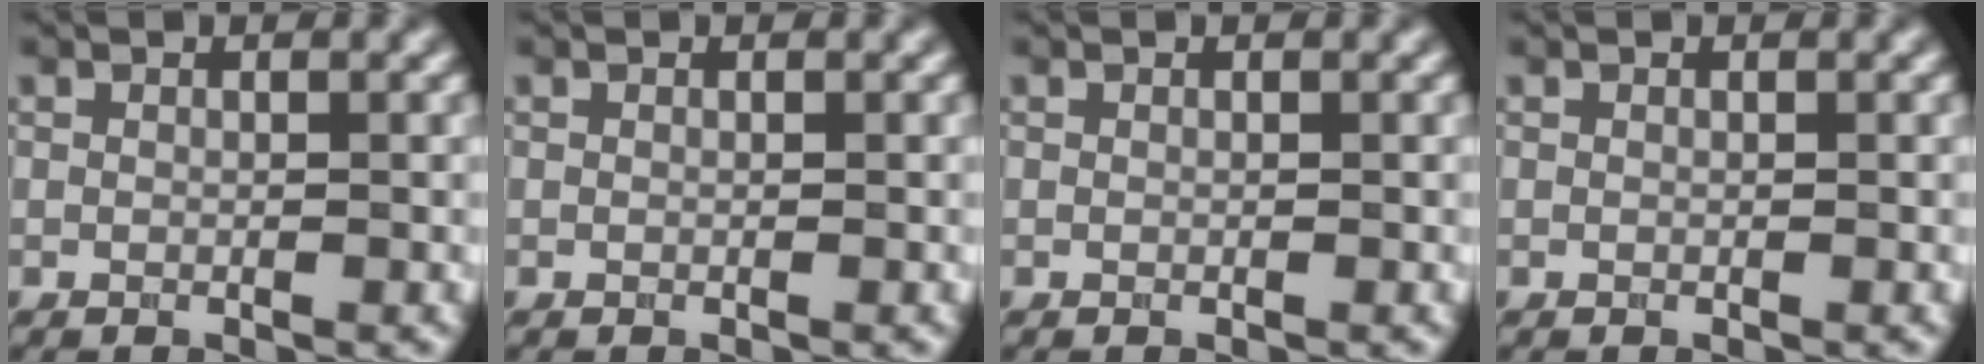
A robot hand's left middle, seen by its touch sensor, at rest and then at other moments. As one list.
[{"total": 0.0}, {"total": 0.0}, {"total": 0.0}]